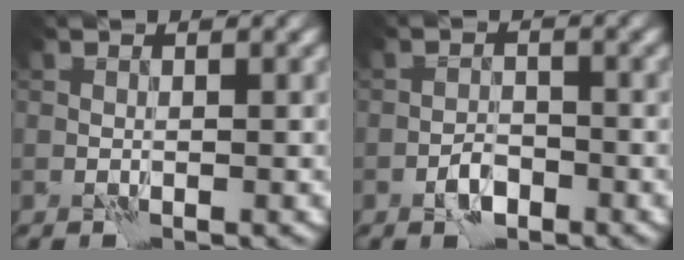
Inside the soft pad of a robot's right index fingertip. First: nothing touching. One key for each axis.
{"total": 2.3, "fx": -1.5, "fy": 1.1, "fz": 1.3, "tx": -0.020, "ty": 0.006, "tz": -0.030}